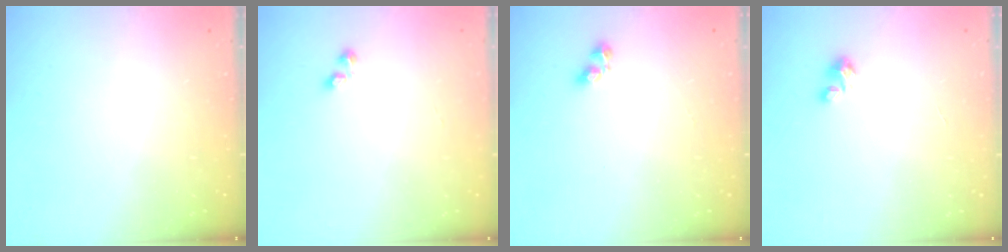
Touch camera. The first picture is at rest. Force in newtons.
{"total": 1.6, "press": 1.5, "slide": 0.4}
{"total": 2.9, "press": 2.6, "slide": 1.1}
{"total": 1.7, "press": 1.7, "slide": 0.1}